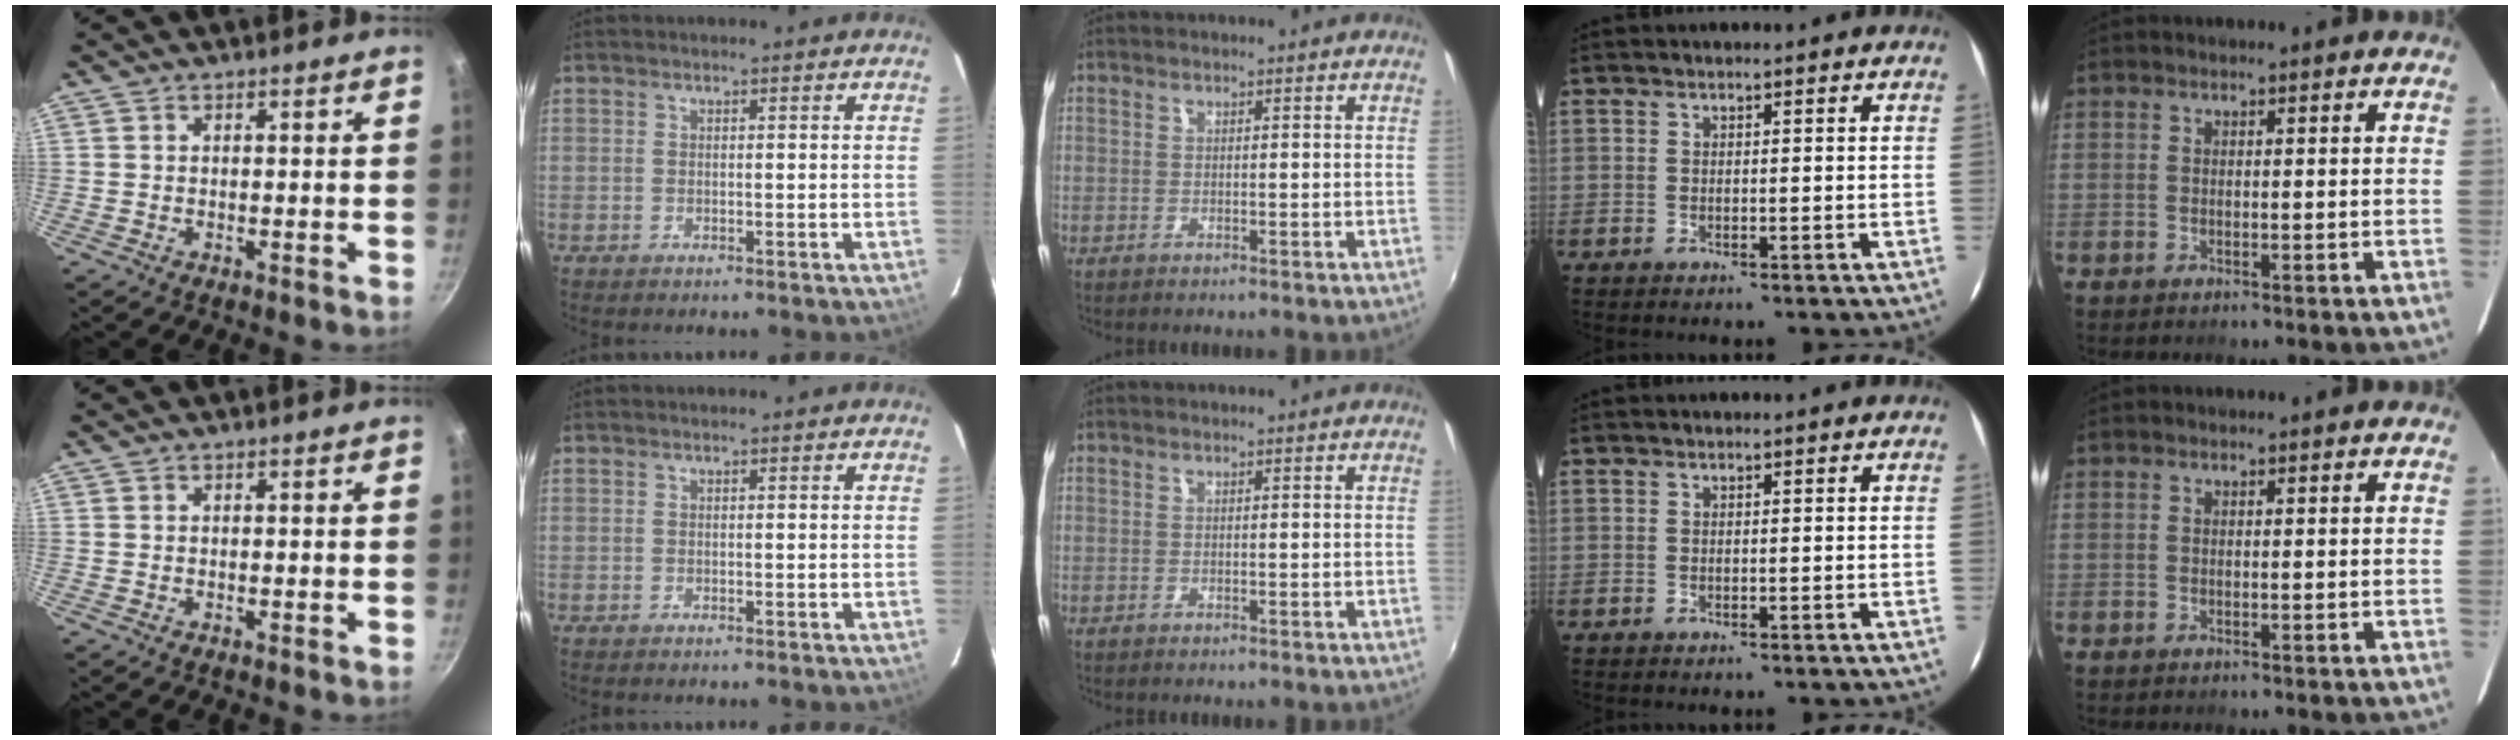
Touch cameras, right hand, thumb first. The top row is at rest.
{}